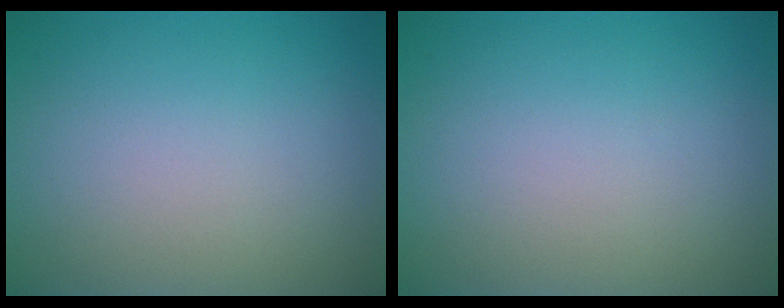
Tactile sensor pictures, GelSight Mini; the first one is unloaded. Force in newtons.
{"total": 0.0}